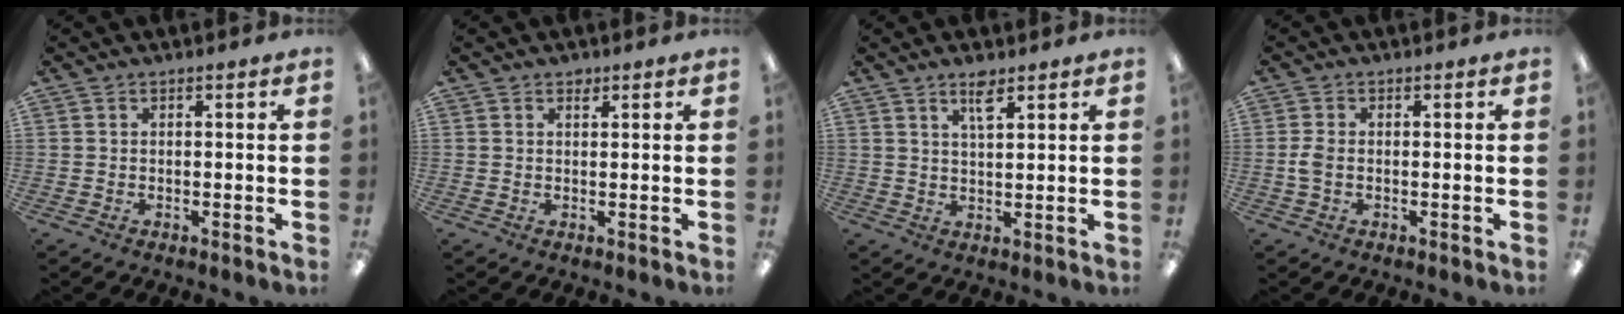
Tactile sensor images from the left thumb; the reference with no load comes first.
{"total": 1.3, "force": [0.9, 0.7, 0.5], "torque": [-0.002, -0.003, 0.016]}
{"total": 4.7, "force": [3.1, 1.5, 3.2], "torque": [-0.055, -0.004, 0.052]}
{"total": 2.8, "force": [-0.3, 1.7, 2.2], "torque": [-0.047, 0.002, -0.007]}